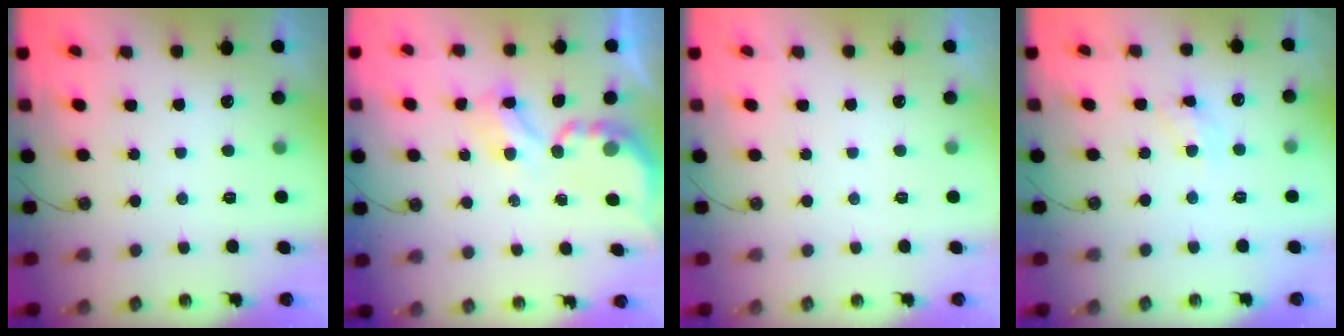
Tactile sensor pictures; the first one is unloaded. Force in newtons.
{"total": 3.7, "press": 3.7, "slide": 0.2}
{"total": 0.0}
{"total": 6.7, "press": 6.7, "slide": 0.6}